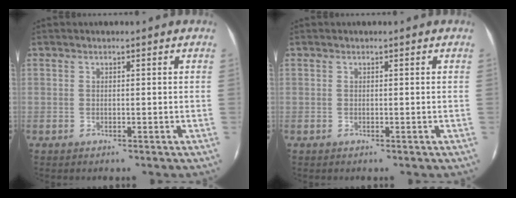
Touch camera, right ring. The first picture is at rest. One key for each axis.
{"total": 0.0}